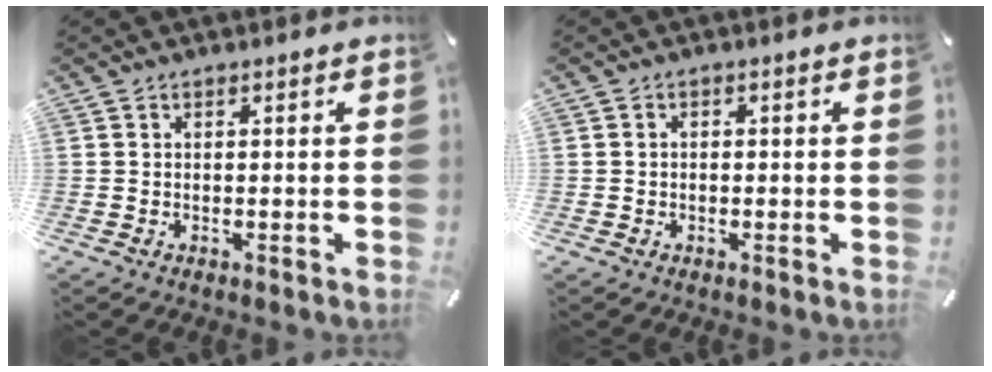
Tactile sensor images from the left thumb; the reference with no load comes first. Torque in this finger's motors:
{"motor_torque": [-0.03, -0.57, -0.21, 0.40, -0.05]}